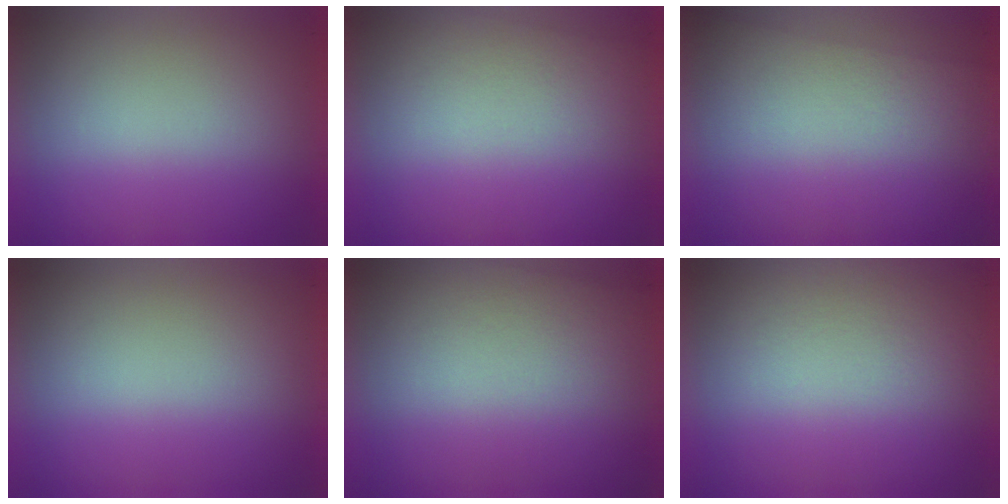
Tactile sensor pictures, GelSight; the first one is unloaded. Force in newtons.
{"total": 2.6}
{"total": 2.7}
{"total": 0.0}
{"total": 2.2}
{"total": 4.1}